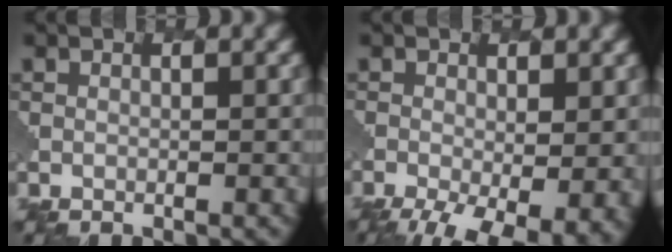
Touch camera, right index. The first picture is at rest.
{"total": 7.6, "force": [-3.2, 3.1, 6.2], "torque": [-0.105, -0.025, -0.042]}